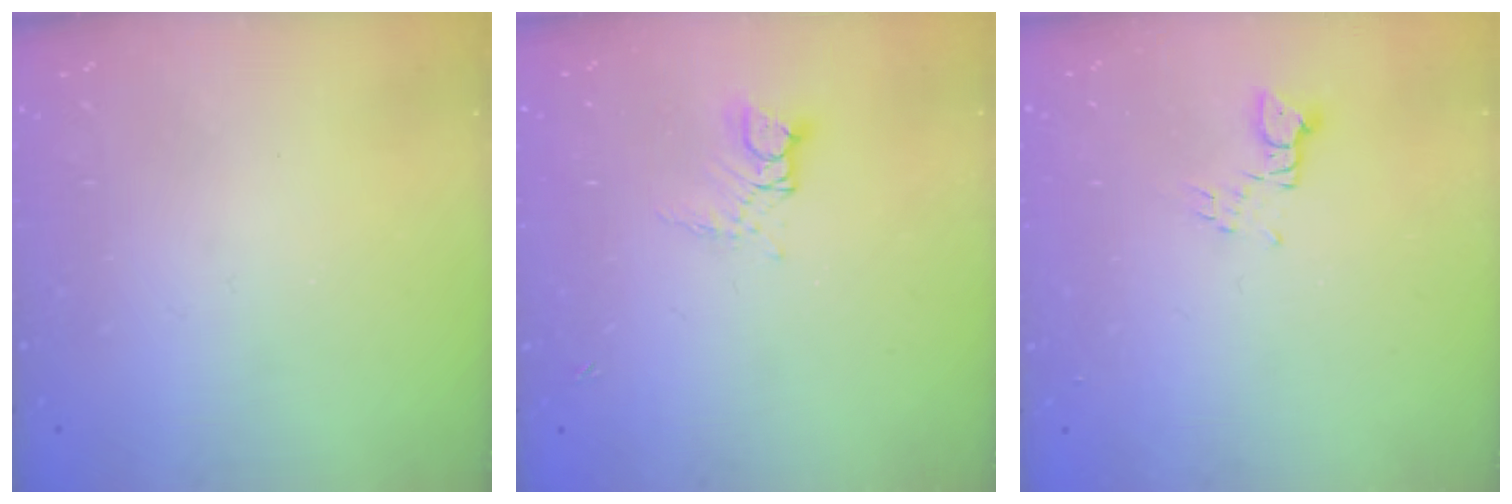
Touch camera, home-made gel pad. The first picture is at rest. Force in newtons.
{"total": 5.6, "press": 5.6, "slide": 0.5}
{"total": 2.5, "press": 2.5, "slide": 0.3}